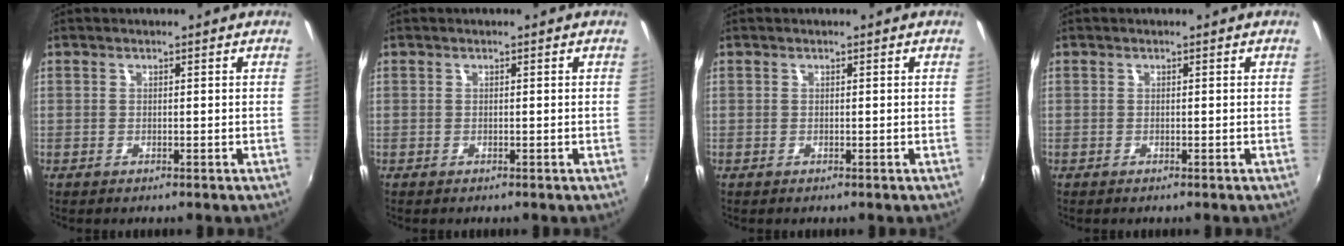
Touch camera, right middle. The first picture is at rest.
{"total": 0.0}
{"total": 0.0}
{"total": 0.0}